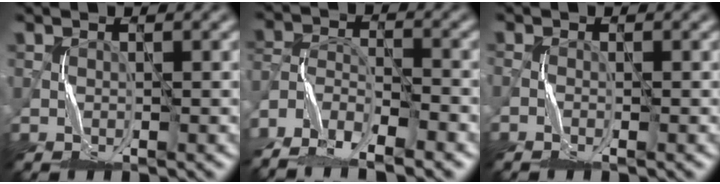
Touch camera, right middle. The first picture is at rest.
{"total": 8.6, "force": [-7.4, 2.4, 3.8], "torque": [-0.064, -0.012, -0.139]}
{"total": 1.2, "force": [-1.1, 0.0, 0.3], "torque": [-0.002, 0.000, -0.026]}